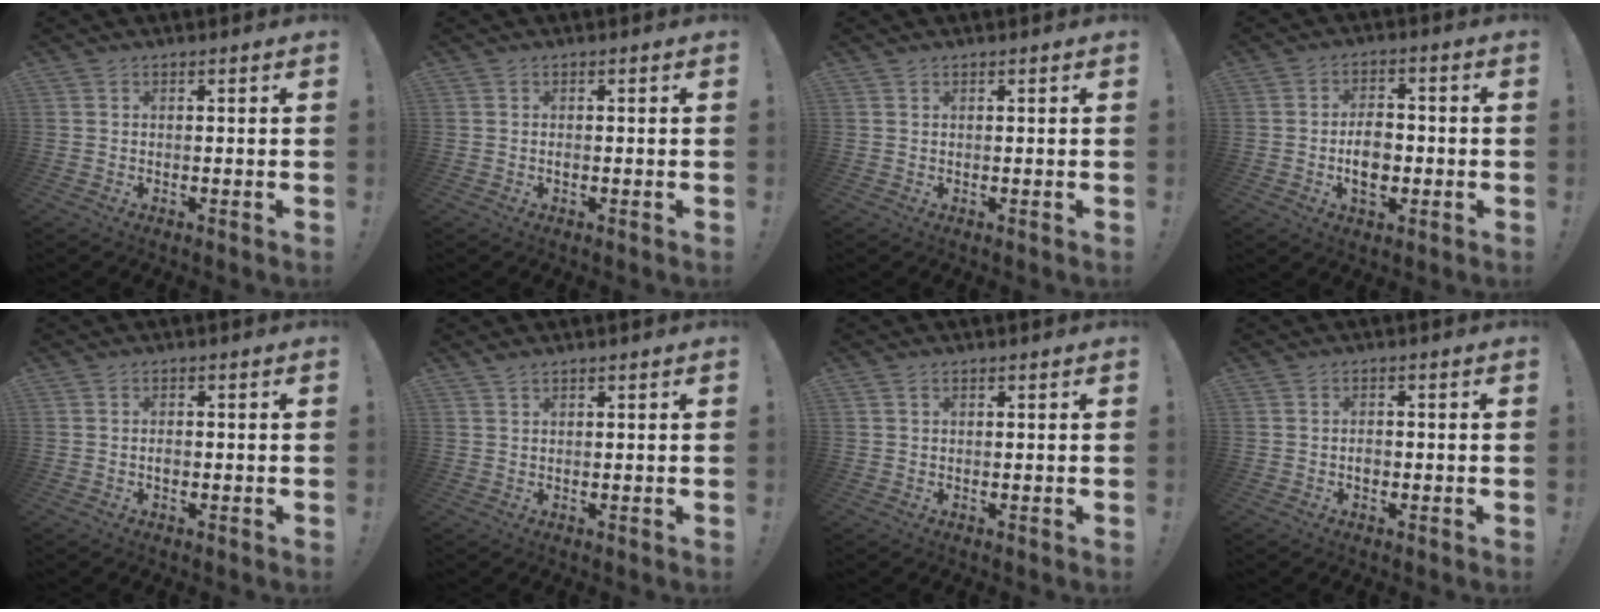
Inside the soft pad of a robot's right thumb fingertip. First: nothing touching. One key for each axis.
{"total": 0.5, "fx": -0.4, "fy": 0.3, "fz": 0.3, "tx": -0.010, "ty": 0.002, "tz": -0.006}
{"total": 0.0}
{"total": 8.0, "fx": -1.8, "fy": 5.5, "fz": 5.5, "tx": -0.078, "ty": 0.004, "tz": -0.033}
{"total": 1.3, "fx": -0.7, "fy": 0.8, "fz": 0.7, "tx": -0.009, "ty": 0.001, "tz": -0.013}
{"total": 1.1, "fx": 0.9, "fy": 0.2, "fz": 0.5, "tx": -0.015, "ty": 0.002, "tz": 0.018}
{"total": 0.6, "fx": 0.3, "fy": 0.3, "fz": 0.4, "tx": -0.015, "ty": 0.004, "tz": 0.007}
{"total": 1.9, "fx": -0.9, "fy": 1.4, "fz": 1.0, "tx": -0.014, "ty": 0.002, "tz": -0.016}